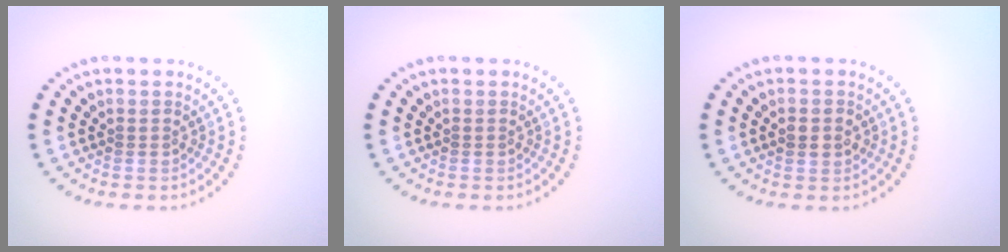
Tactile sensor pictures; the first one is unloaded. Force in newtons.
{"total": 0.0}
{"total": 2.1, "press": 2.1, "slide": 0.2}